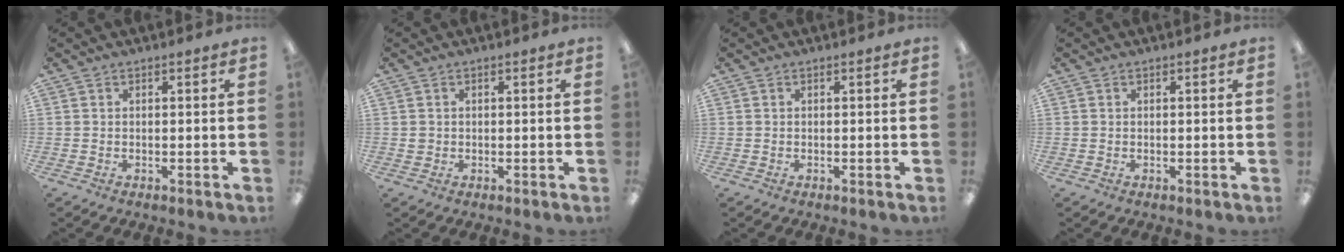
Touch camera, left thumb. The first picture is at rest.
{"total": 1.0, "force": [0.0, 1.0, 0.2], "torque": [-0.005, 0.005, -0.001]}
{"total": 0.0}
{"total": 0.0}